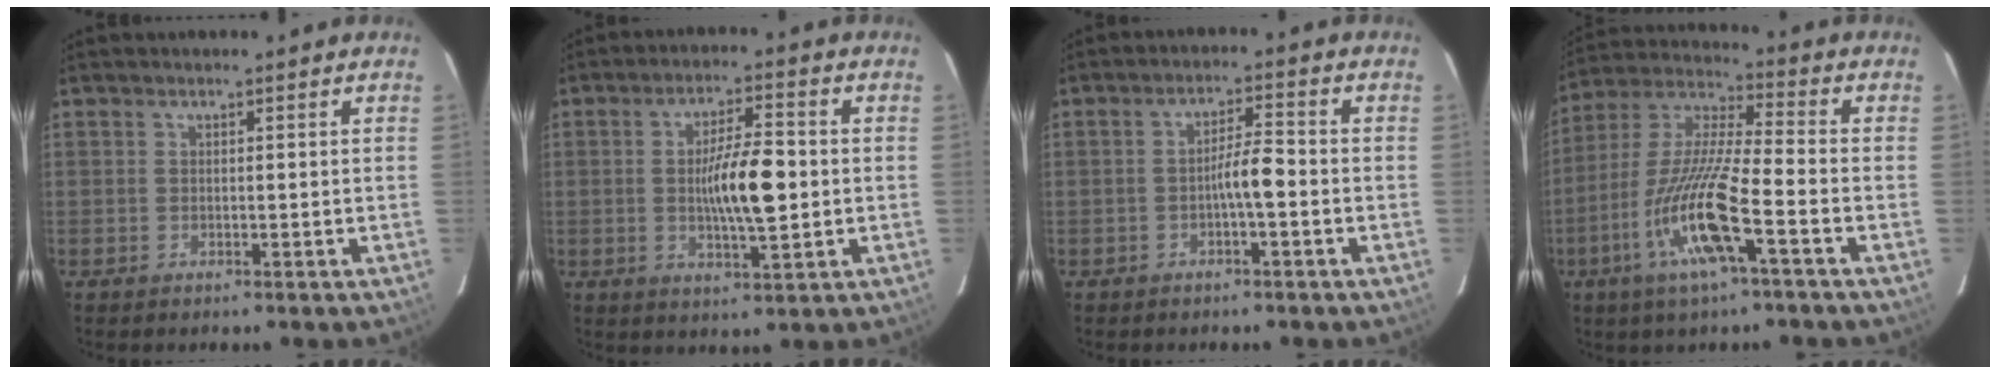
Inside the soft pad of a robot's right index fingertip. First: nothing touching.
{"total": 9.1, "force": [-0.4, 1.6, 8.9], "torque": [-0.158, 0.003, -0.007]}
{"total": 4.1, "force": [-1.3, 0.4, 3.9], "torque": [-0.062, 0.010, -0.021]}
{"total": 14.8, "force": [-5.8, 1.1, 13.6], "torque": [-0.281, -0.009, -0.113]}